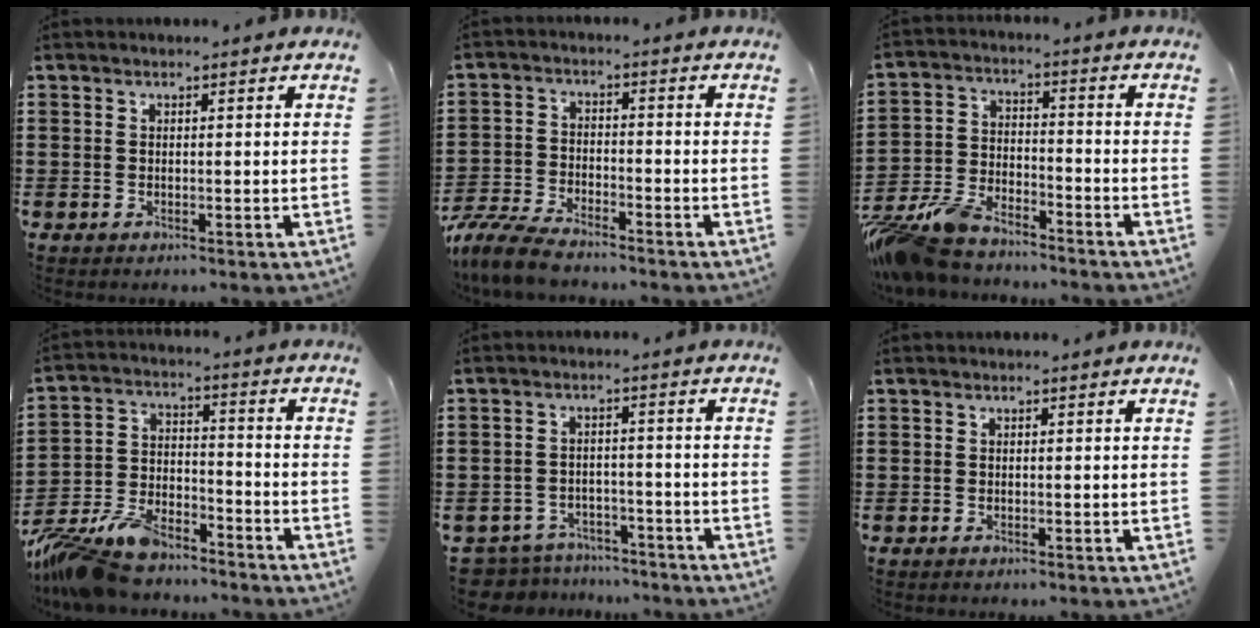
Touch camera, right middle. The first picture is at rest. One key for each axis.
{"total": 6.1, "fx": -5.6, "fy": 1.0, "fz": 2.2, "tx": -0.066, "ty": -0.002, "tz": -0.115}
{"total": 8.6, "fx": -8.2, "fy": 1.6, "fz": 2.0, "tx": -0.060, "ty": 0.011, "tz": -0.167}
{"total": 10.1, "fx": -9.0, "fy": 2.9, "fz": 3.4, "tx": -0.085, "ty": 0.014, "tz": -0.179}
{"total": 4.4, "fx": -4.3, "fy": 0.9, "fz": 0.0, "tx": -0.020, "ty": 0.003, "tz": -0.097}
{"total": 0.0}